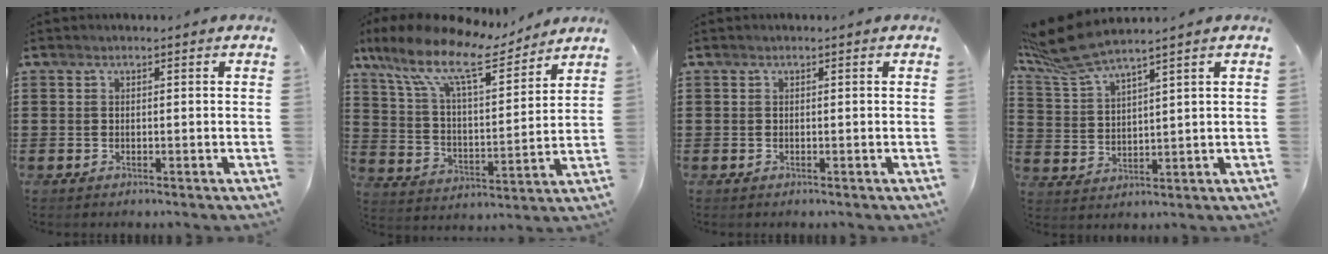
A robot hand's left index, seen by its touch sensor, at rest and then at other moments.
{"total": 12.6, "force": [9.1, 3.3, 8.1], "torque": [-0.185, -0.041, 0.155]}
{"total": 0.0}
{"total": 7.5, "force": [6.2, 1.0, 4.0], "torque": [-0.109, -0.023, 0.109]}